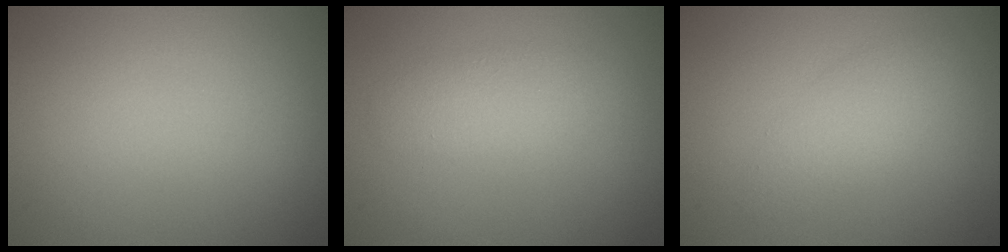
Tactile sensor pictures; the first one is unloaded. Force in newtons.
{"total": 2.3, "press": 2.3, "slide": 0.1}
{"total": 2.5, "press": 2.5, "slide": 0.0}